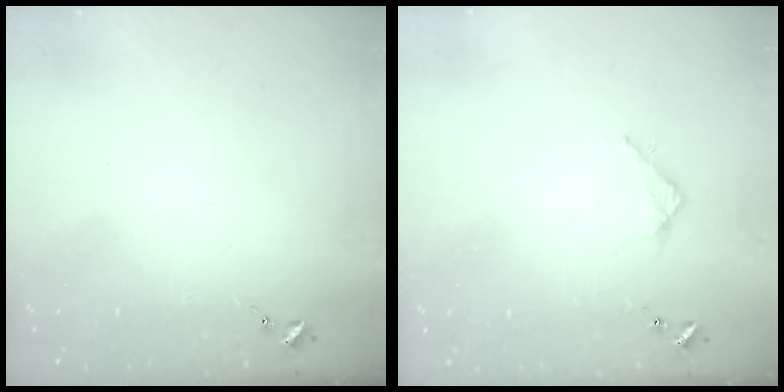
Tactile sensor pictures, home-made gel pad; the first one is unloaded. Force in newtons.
{"total": 2.4, "press": 2.3, "slide": 0.3}